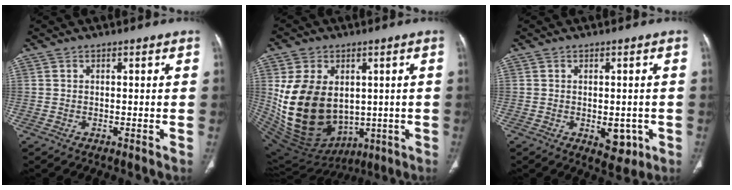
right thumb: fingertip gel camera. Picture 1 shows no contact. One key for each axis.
{"total": 21.2, "fx": 0.7, "fy": 15.2, "fz": 14.7, "tx": -0.255, "ty": -0.019, "tz": 0.055}
{"total": 4.1, "fx": -0.8, "fy": 2.1, "fz": 3.4, "tx": -0.039, "ty": -0.008, "tz": -0.002}